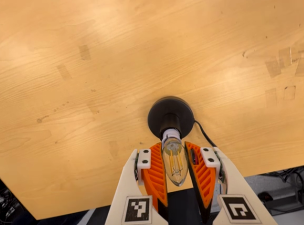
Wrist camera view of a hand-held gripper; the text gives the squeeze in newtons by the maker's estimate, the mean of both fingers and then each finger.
{"total": 11.3, "left": 10.3, "right": 12.4}